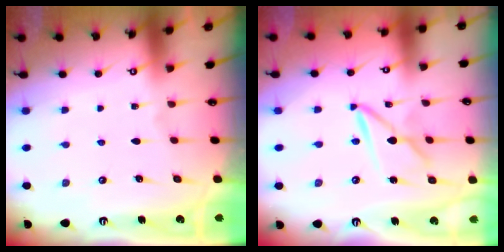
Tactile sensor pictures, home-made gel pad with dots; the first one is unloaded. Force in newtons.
{"total": 6.9, "press": 6.9, "slide": 0.5}